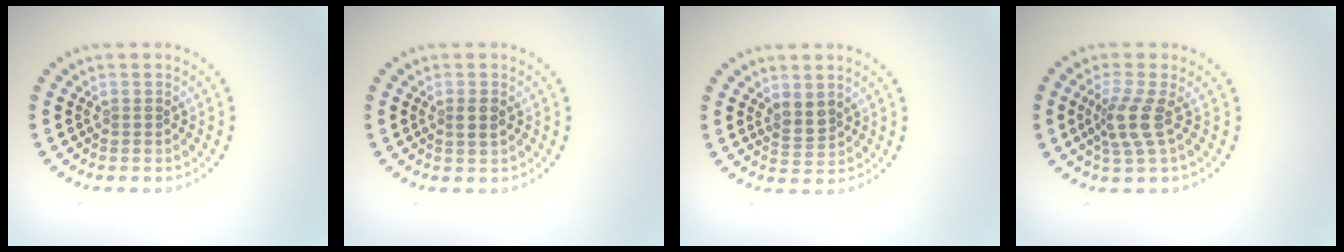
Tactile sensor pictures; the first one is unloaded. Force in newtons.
{"total": 1.3, "press": 1.3, "slide": 0.4}
{"total": 1.8, "press": 1.5, "slide": 0.9}
{"total": 2.8, "press": 2.1, "slide": 1.8}